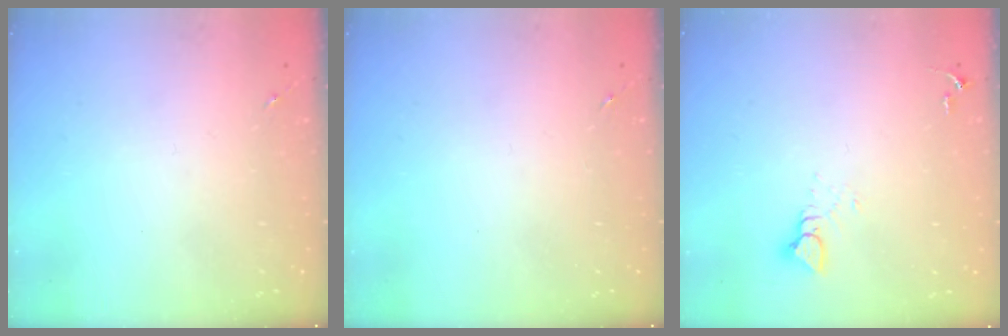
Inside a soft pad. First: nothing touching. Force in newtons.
{"total": 0.0}
{"total": 3.7, "press": 3.7, "slide": 0.1}